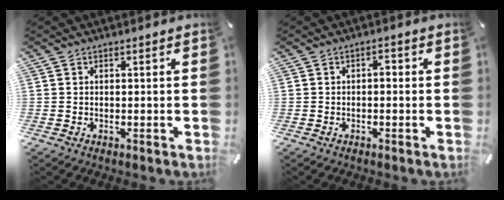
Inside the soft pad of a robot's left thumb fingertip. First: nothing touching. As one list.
[{"total": 1.6, "force": [-0.5, 0.8, 1.2], "torque": [-0.027, 0.008, -0.013]}]